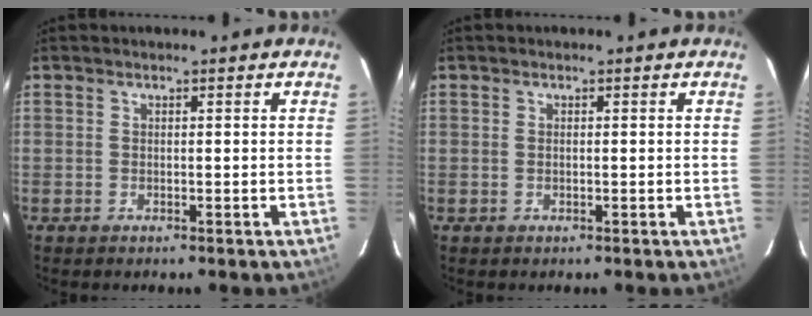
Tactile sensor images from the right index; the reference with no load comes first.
{"total": 0.0}